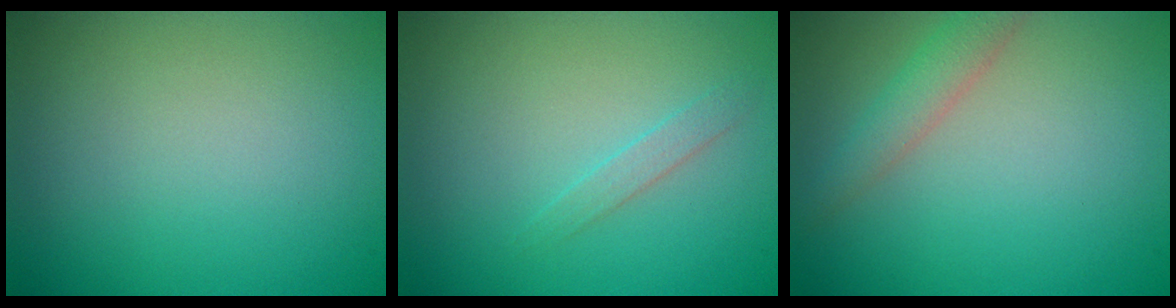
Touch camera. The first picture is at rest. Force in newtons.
{"total": 1.0, "press": 1.0, "slide": 0.0}
{"total": 2.2, "press": 2.2, "slide": 0.1}